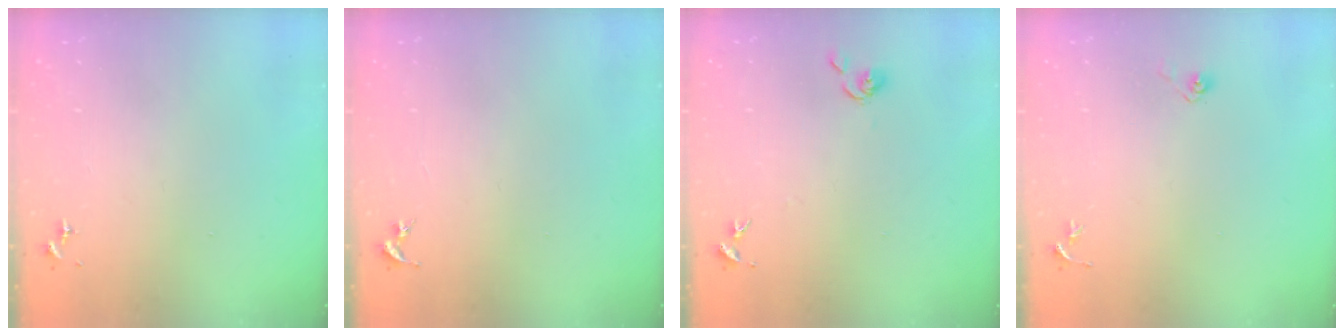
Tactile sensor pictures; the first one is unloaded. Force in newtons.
{"total": 0.0}
{"total": 6.3, "press": 6.3, "slide": 0.5}
{"total": 3.6, "press": 2.9, "slide": 2.1}